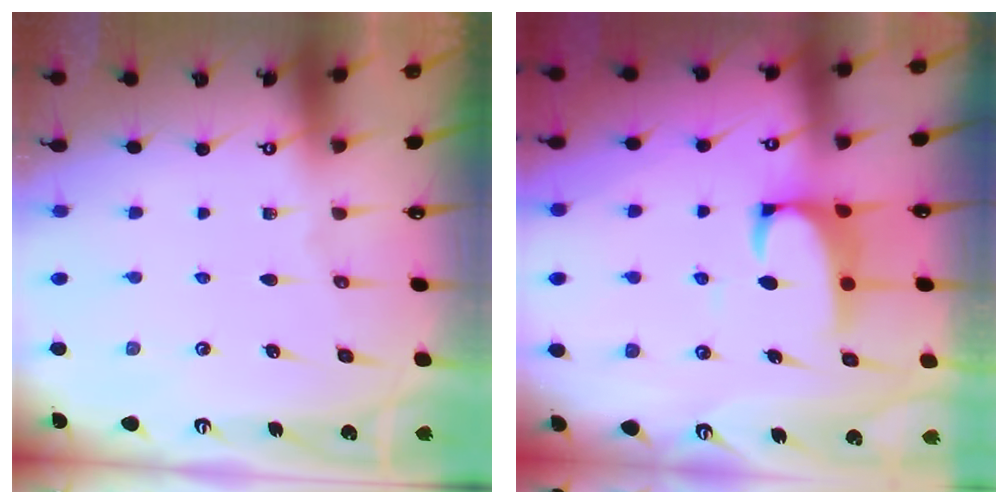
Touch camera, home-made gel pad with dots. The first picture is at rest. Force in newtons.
{"total": 2.3, "press": 2.1, "slide": 1.0}